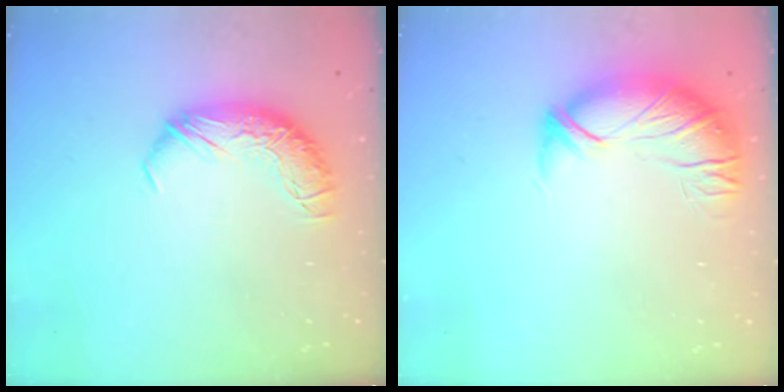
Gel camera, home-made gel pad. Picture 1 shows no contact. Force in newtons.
{"total": 2.9, "press": 1.4, "slide": 2.5}